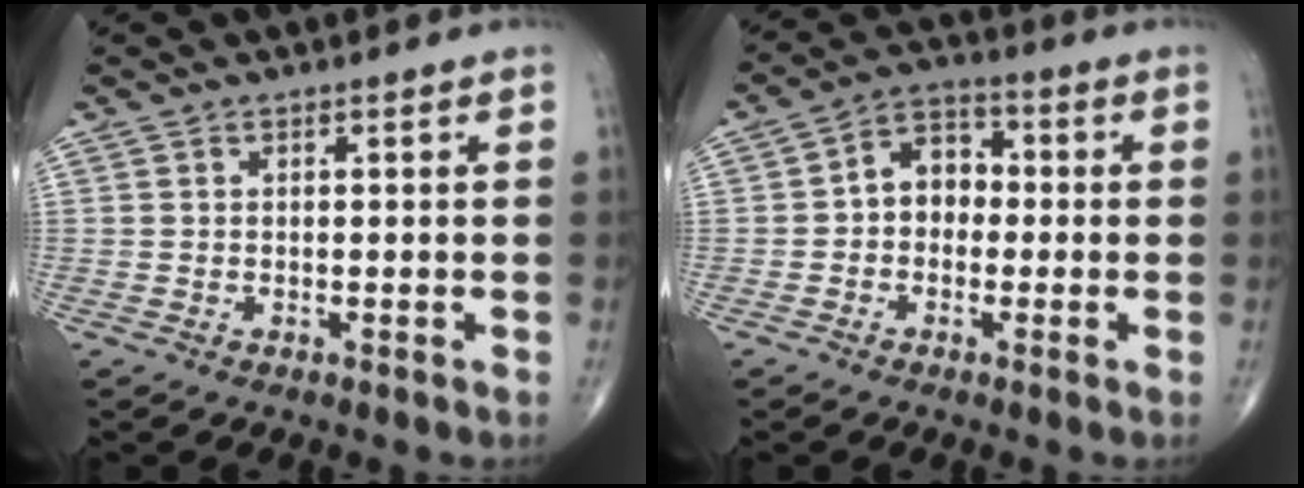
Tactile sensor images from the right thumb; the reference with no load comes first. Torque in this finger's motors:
{"motor_torque": [0.08, 0.17, 0.58, -0.01, 0.06]}